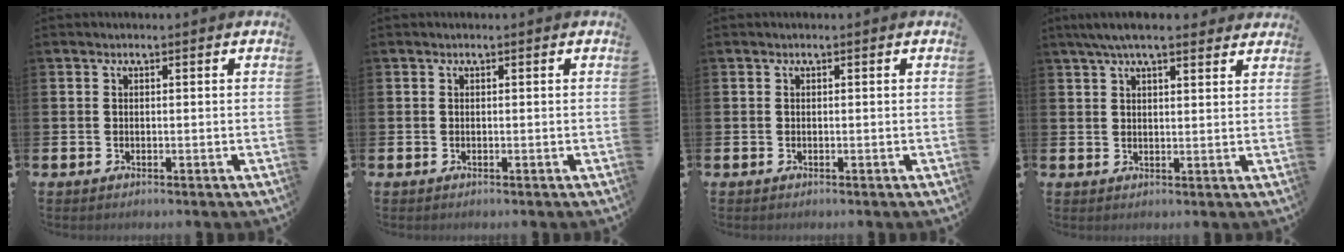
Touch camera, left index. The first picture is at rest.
{"total": 0.0}
{"total": 0.0}
{"total": 5.5, "force": [4.6, 1.1, 2.7], "torque": [-0.058, -0.007, 0.083]}